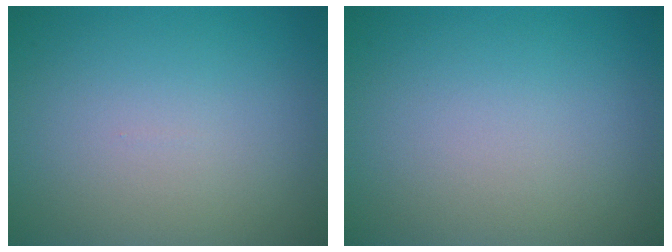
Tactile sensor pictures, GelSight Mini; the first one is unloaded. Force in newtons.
{"total": 0.0}